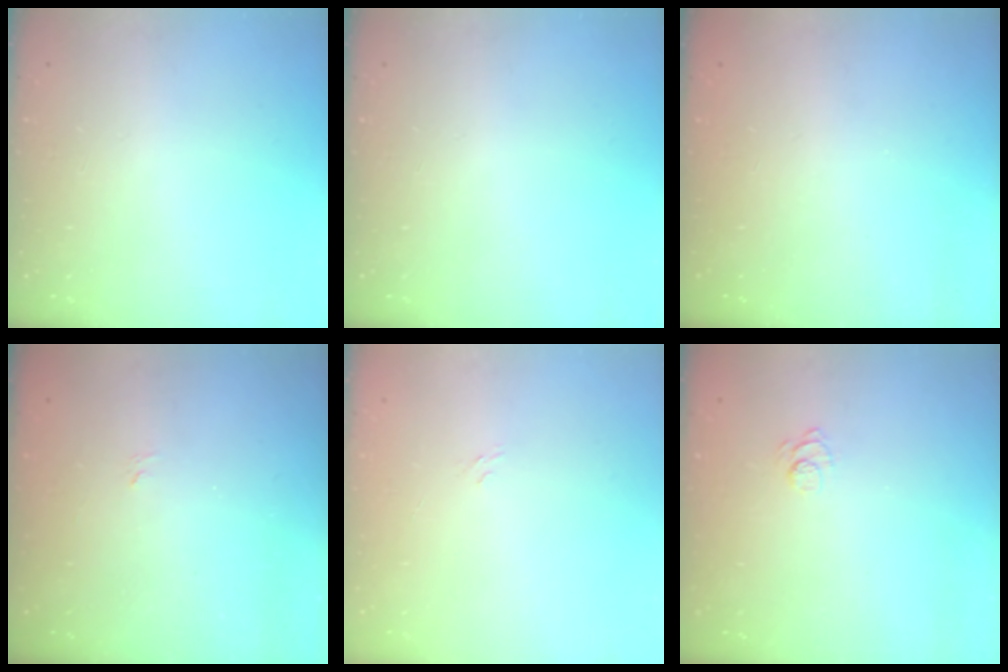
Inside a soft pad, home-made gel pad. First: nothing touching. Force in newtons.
{"total": 0.0}
{"total": 2.3, "press": 2.2, "slide": 0.7}
{"total": 1.5, "press": 1.1, "slide": 1.0}
{"total": 2.9, "press": 2.6, "slide": 1.1}
{"total": 2.1, "press": 1.6, "slide": 1.3}